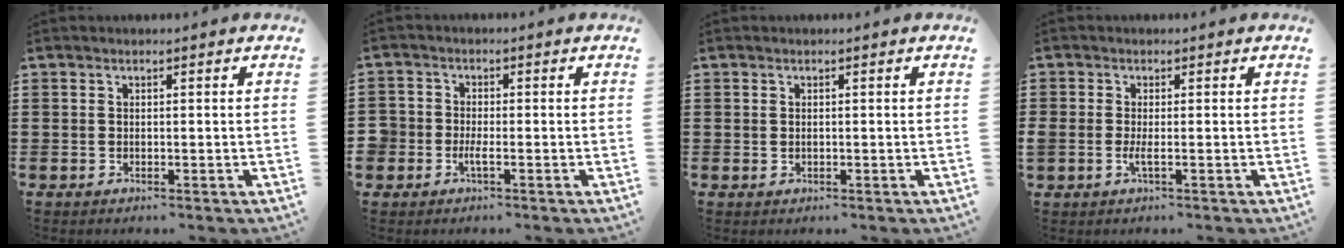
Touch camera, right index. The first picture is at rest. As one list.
[{"total": 2.2, "force": [-1.3, 1.4, 1.0], "torque": [-0.030, 0.001, -0.030]}, {"total": 0.7, "force": [0.1, 0.3, 0.6], "torque": [-0.015, 0.000, 0.002]}, {"total": 1.7, "force": [-0.5, 0.3, 1.6], "torque": [-0.030, -0.002, -0.008]}]